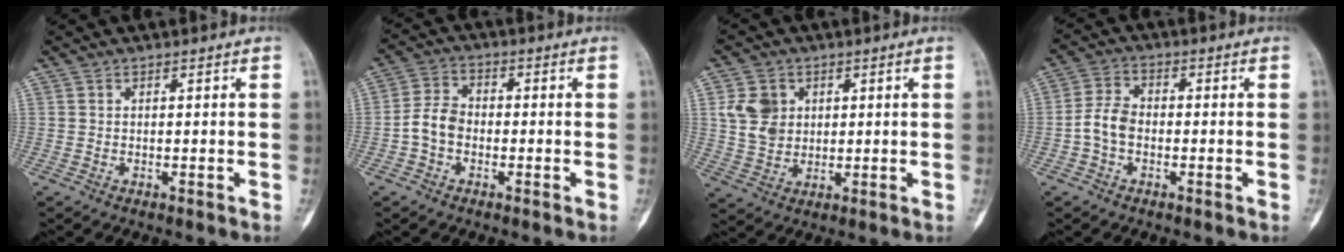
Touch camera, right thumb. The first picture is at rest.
{"total": 5.6, "force": [-1.5, 4.1, 3.5], "torque": [-0.061, 0.020, -0.039]}
{"total": 7.6, "force": [2.0, 6.2, 3.9], "torque": [-0.053, -0.007, 0.045]}
{"total": 5.4, "force": [-1.4, 3.7, 3.7], "torque": [-0.071, 0.019, -0.035]}